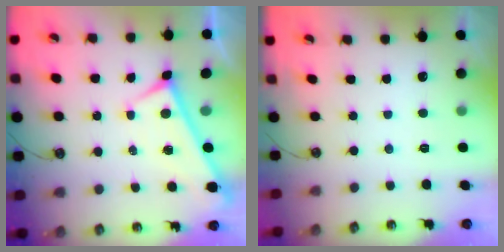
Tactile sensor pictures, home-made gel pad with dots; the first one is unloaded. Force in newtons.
{"total": 0.0}